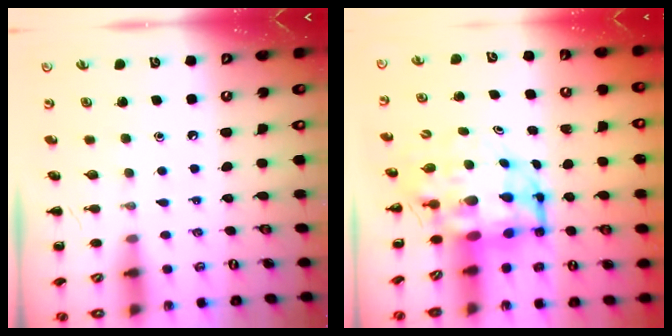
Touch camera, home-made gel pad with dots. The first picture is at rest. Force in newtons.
{"total": 7.9, "press": 7.6, "slide": 1.9}